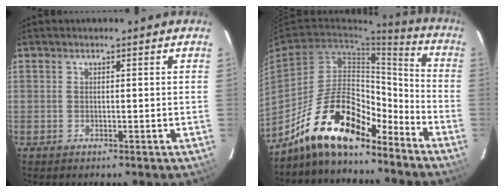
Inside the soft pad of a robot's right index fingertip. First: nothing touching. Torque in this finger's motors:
{"motor_torque": [1.61, -0.53, 1.05, 0.20]}